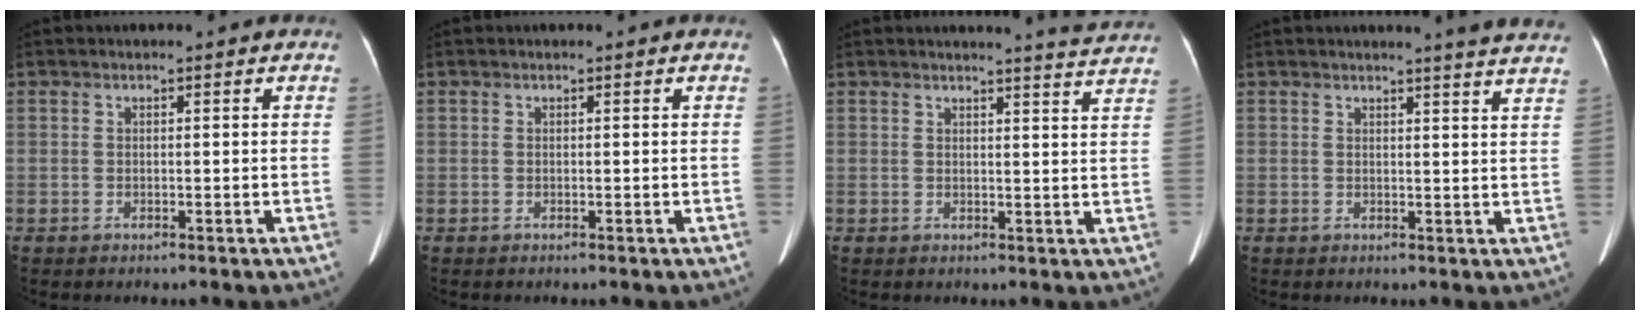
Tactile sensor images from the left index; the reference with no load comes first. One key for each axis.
{"total": 0.0}
{"total": 5.3, "fx": 5.1, "fy": -1.0, "fz": 0.9, "tx": -0.020, "ty": -0.016, "tz": 0.047}
{"total": 8.6, "fx": 8.0, "fy": -0.6, "fz": 3.0, "tx": -0.033, "ty": -0.024, "tz": 0.068}